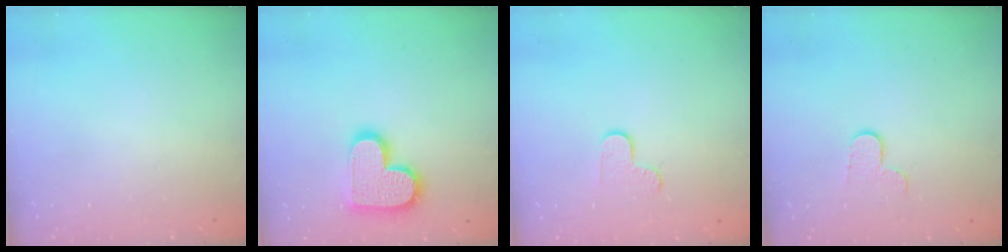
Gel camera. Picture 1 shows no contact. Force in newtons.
{"total": 15.1, "press": 15.0, "slide": 0.9}
{"total": 6.4, "press": 6.4, "slide": 0.5}
{"total": 5.7, "press": 5.7, "slide": 0.5}